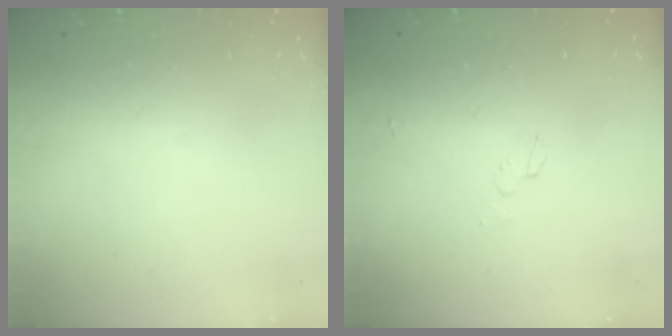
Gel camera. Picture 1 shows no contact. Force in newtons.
{"total": 2.2, "press": 2.2, "slide": 0.2}